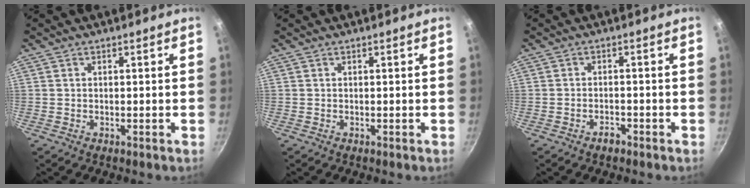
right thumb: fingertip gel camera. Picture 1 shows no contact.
{"total": 0.0}
{"total": 2.0, "force": [-1.6, 0.9, 0.9], "torque": [-0.010, 0.017, -0.022]}